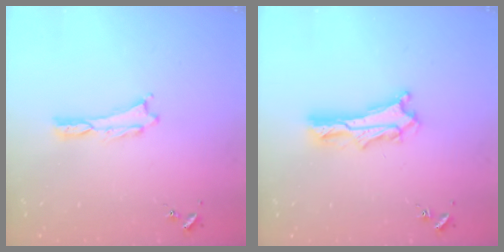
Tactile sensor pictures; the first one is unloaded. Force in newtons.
{"total": 5.2, "press": 5.2, "slide": 0.6}